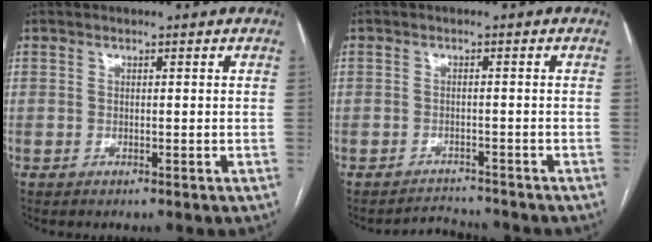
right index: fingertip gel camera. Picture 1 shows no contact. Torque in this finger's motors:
{"motor_torque": [-0.69, -0.57, -0.23, -0.11]}